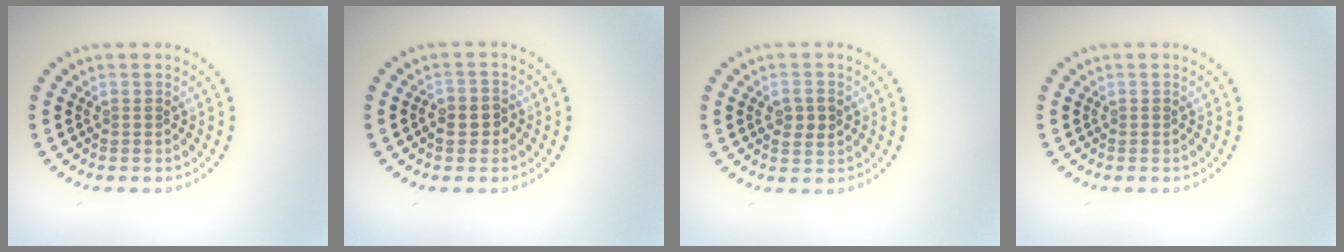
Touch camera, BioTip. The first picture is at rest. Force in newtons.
{"total": 2.2, "press": 2.1, "slide": 0.6}
{"total": 2.3, "press": 2.3, "slide": 0.2}
{"total": 0.0}